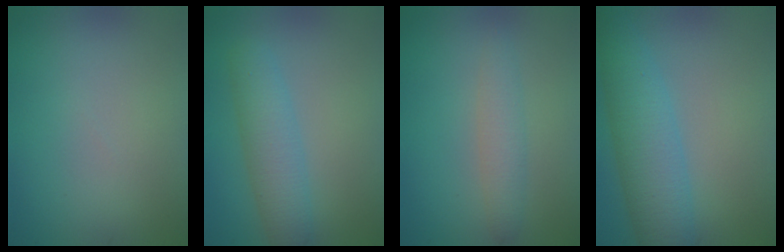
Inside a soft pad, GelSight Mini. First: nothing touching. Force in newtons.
{"total": 3.6, "press": 3.6, "slide": 0.1}
{"total": 2.0, "press": 2.0, "slide": 0.1}
{"total": 5.4, "press": 5.4, "slide": 0.2}